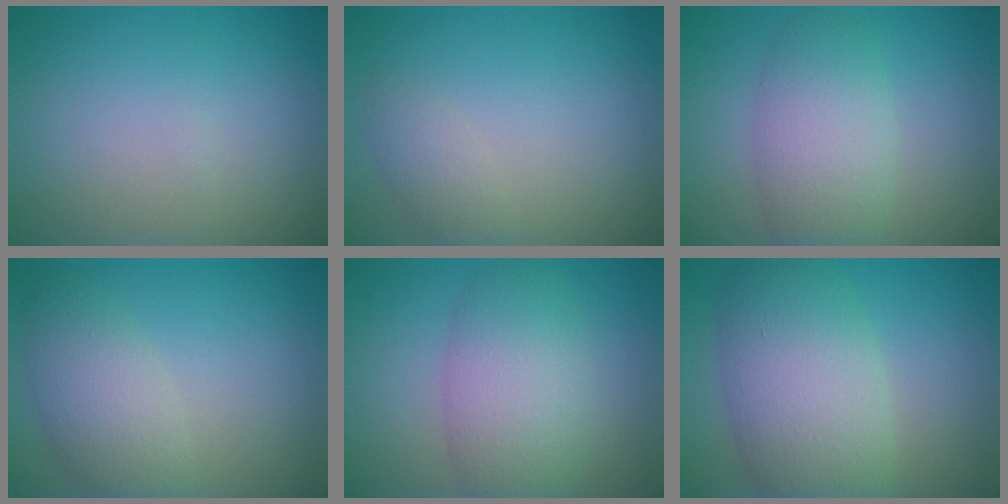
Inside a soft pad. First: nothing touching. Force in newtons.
{"total": 1.5, "press": 1.5, "slide": 0.1}
{"total": 5.1, "press": 5.1, "slide": 0.2}
{"total": 4.1, "press": 4.1, "slide": 0.1}
{"total": 6.1, "press": 6.1, "slide": 0.2}
{"total": 8.4, "press": 8.4, "slide": 0.5}